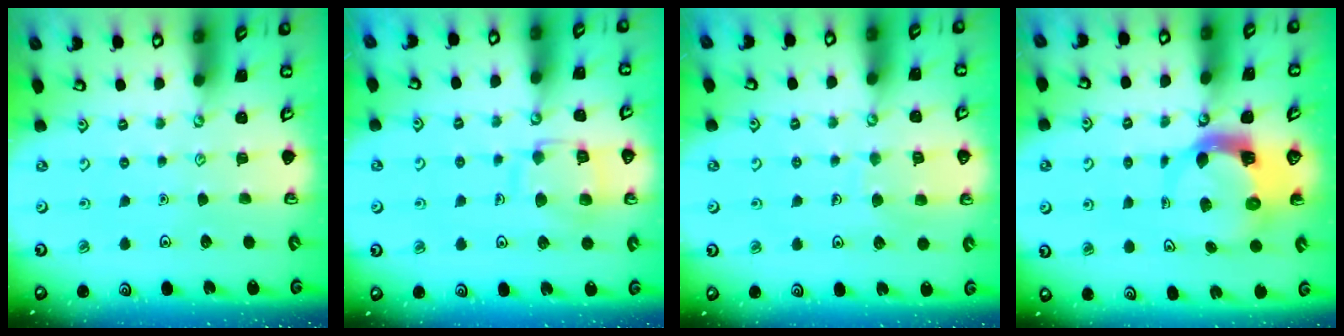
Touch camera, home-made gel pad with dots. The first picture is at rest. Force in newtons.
{"total": 11.2, "press": 11.2, "slide": 1.0}
{"total": 7.8, "press": 7.7, "slide": 0.5}
{"total": 4.6, "press": 4.6, "slide": 0.5}